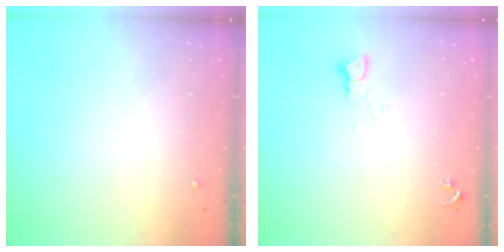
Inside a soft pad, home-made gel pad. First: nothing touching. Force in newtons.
{"total": 2.2, "press": 2.2, "slide": 0.2}